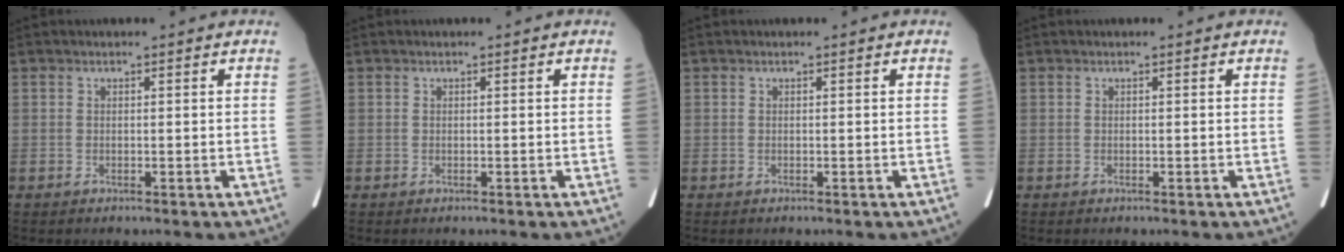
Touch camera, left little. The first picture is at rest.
{"total": 0.0}
{"total": 0.0}
{"total": 0.0}